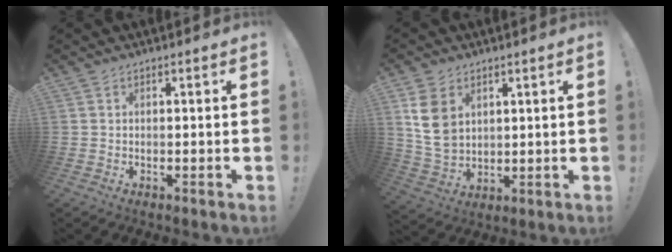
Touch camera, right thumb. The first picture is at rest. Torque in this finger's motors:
{"motor_torque": [2.15, 1.67, 0.13, -0.15, 0.44]}